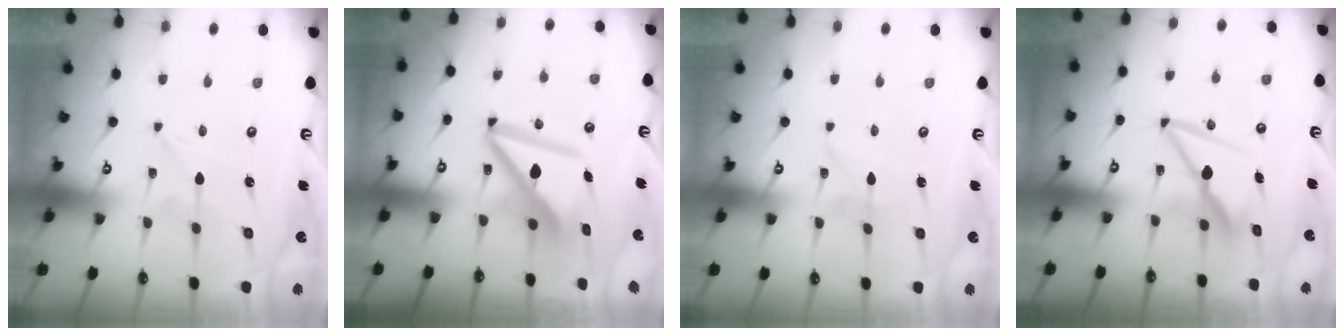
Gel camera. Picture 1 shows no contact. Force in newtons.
{"total": 12.9, "press": 12.8, "slide": 1.5}
{"total": 2.3, "press": 2.3, "slide": 0.0}
{"total": 8.1, "press": 8.0, "slide": 1.2}